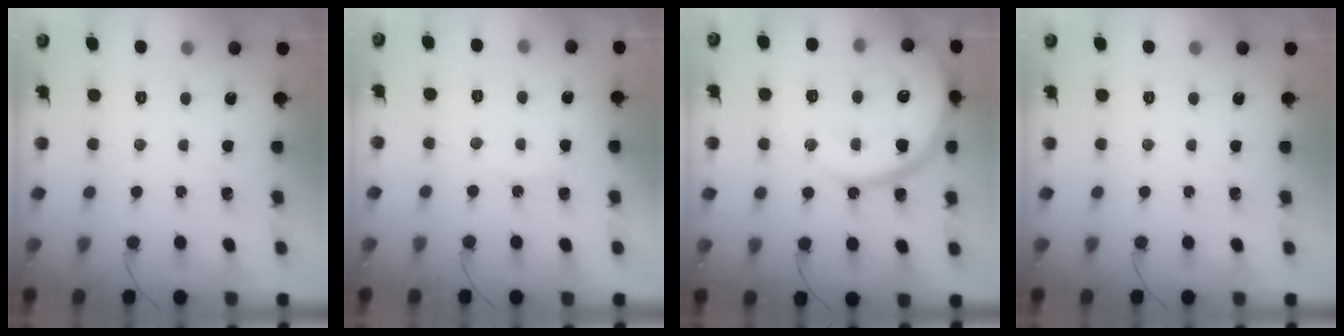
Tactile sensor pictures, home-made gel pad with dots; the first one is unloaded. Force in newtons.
{"total": 4.8, "press": 4.8, "slide": 0.6}
{"total": 20.8, "press": 20.8, "slide": 1.6}
{"total": 0.0}